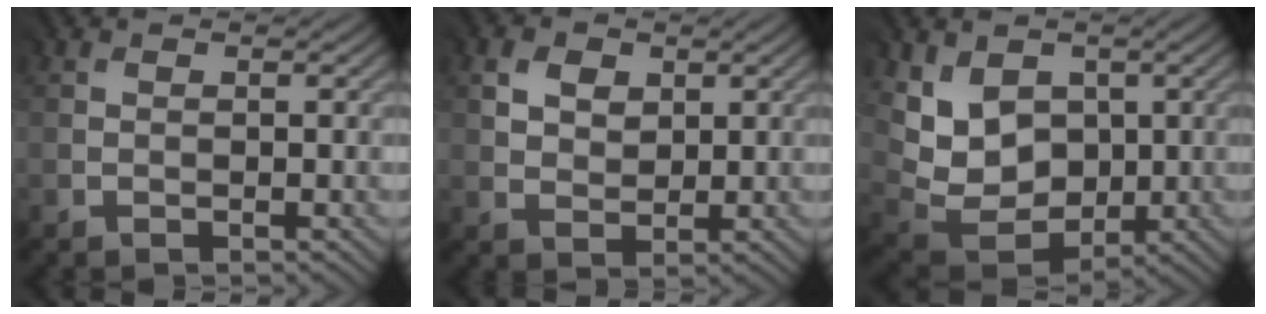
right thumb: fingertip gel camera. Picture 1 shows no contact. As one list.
[{"total": 3.3, "force": [1.7, 2.4, 1.4], "torque": [-0.029, 0.000, 0.032]}, {"total": 8.1, "force": [2.6, 6.2, 4.5], "torque": [-0.120, -0.012, 0.054]}]